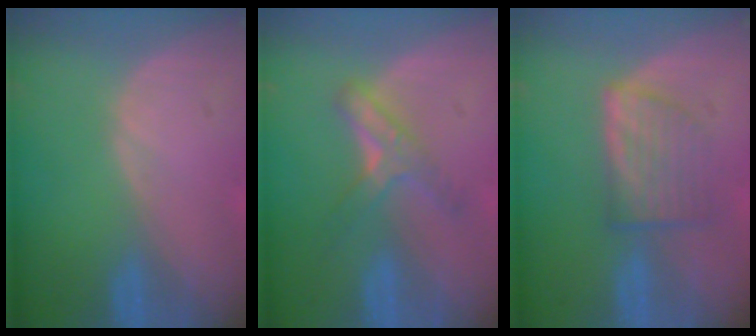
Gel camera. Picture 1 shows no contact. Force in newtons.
{"total": 5.1, "press": 4.9, "slide": 1.6}
{"total": 5.9, "press": 5.7, "slide": 1.4}